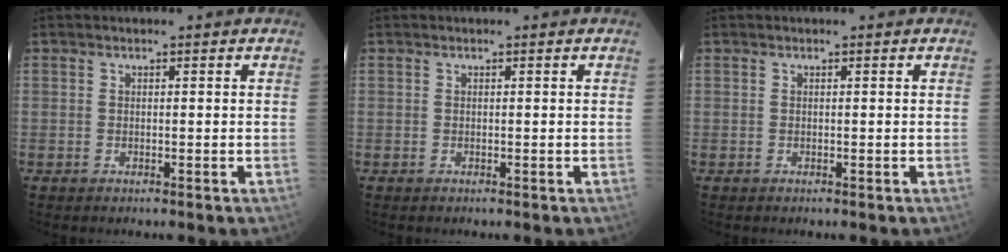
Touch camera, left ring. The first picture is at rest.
{"total": 0.0}
{"total": 0.0}